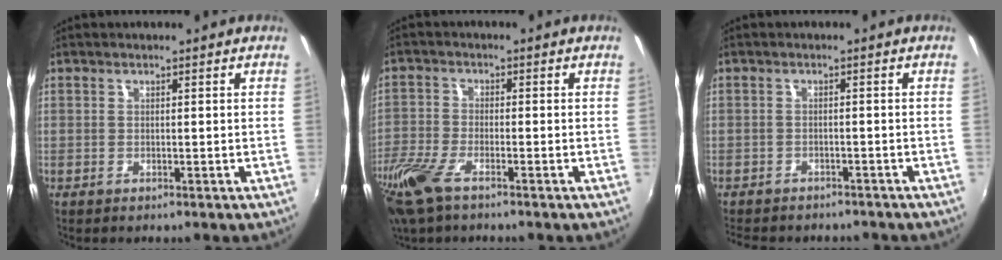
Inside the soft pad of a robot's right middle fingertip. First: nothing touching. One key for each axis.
{"total": 10.3, "fx": -6.9, "fy": 3.7, "fz": 6.8, "tx": -0.172, "ty": -0.032, "tz": -0.142}
{"total": 6.5, "fx": -5.8, "fy": 1.8, "fz": 2.2, "tx": -0.053, "ty": -0.020, "tz": -0.084}